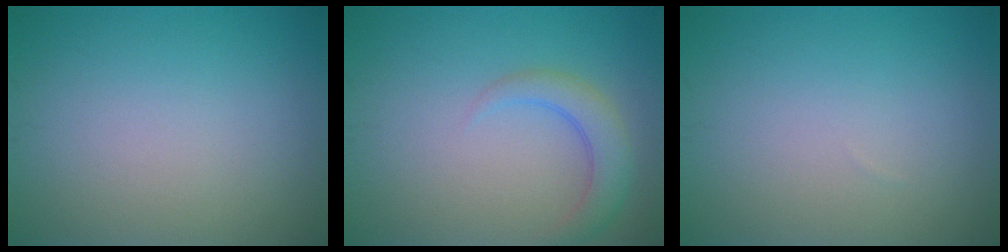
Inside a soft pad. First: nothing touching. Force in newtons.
{"total": 2.8, "press": 2.8, "slide": 0.3}
{"total": 0.0}